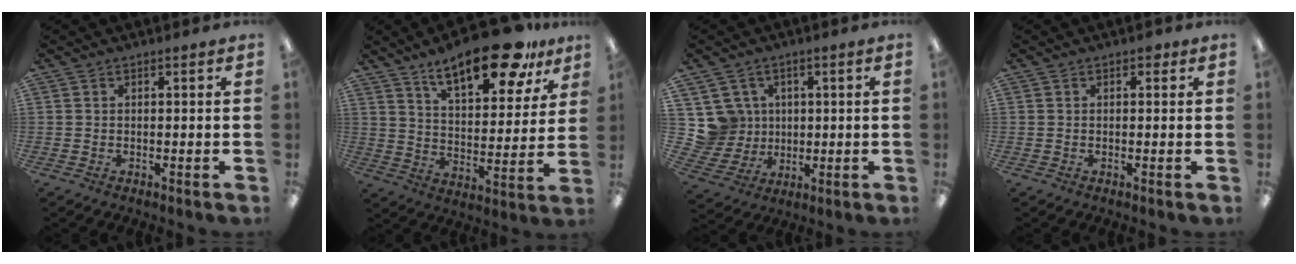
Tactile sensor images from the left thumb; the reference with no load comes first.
{"total": 19.1, "force": [13.6, 6.9, 11.5], "torque": [-0.169, -0.078, 0.223]}
{"total": 8.7, "force": [2.8, 8.1, 0.8], "torque": [-0.043, -0.013, 0.063]}
{"total": 0.9, "force": [0.4, 0.6, 0.5], "torque": [-0.004, 0.000, 0.005]}